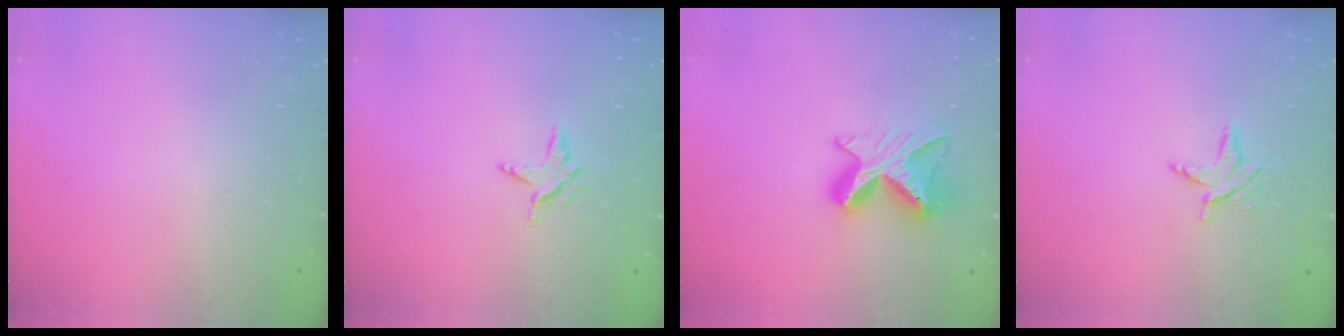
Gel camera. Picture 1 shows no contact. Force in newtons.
{"total": 4.6, "press": 4.6, "slide": 0.6}
{"total": 10.3, "press": 10.3, "slide": 1.1}
{"total": 6.0, "press": 5.9, "slide": 0.6}